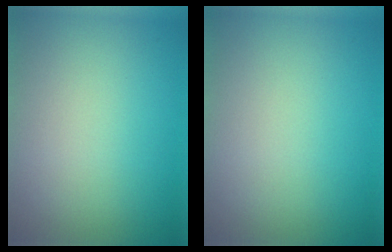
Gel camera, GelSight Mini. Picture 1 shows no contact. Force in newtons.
{"total": 0.0}